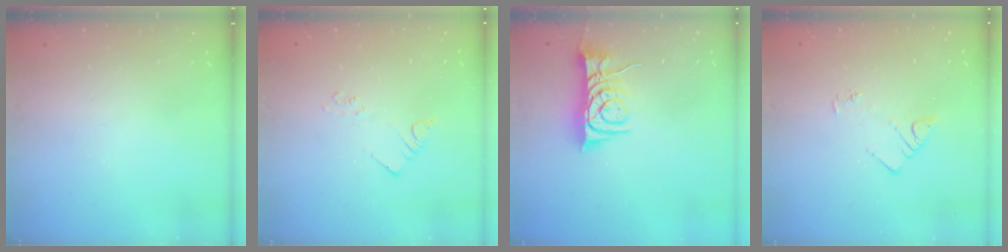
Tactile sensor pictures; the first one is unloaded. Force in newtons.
{"total": 2.2, "press": 2.2, "slide": 0.1}
{"total": 8.8, "press": 8.8, "slide": 0.5}
{"total": 4.2, "press": 4.2, "slide": 0.5}